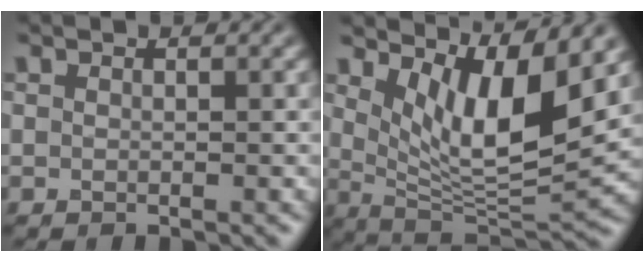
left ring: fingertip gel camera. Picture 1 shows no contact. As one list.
[{"total": 8.4, "force": [3.5, 2.6, 7.2], "torque": [-0.119, -0.022, 0.067]}]